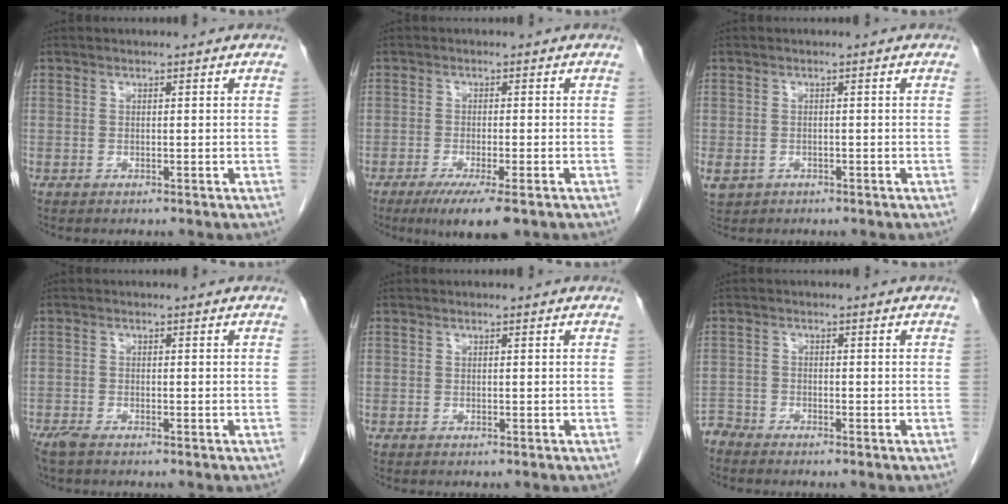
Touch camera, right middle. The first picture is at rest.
{"total": 6.3, "force": [-3.9, 1.0, 4.8], "torque": [-0.075, -0.015, -0.060]}
{"total": 4.0, "force": [-2.0, 3.2, 1.2], "torque": [-0.027, -0.002, -0.029]}
{"total": 2.1, "force": [-1.7, 0.3, 1.2], "torque": [-0.030, -0.007, -0.036]}
{"total": 0.0}
{"total": 2.4, "force": [-2.3, 0.0, -0.4], "torque": [0.017, -0.009, -0.045]}